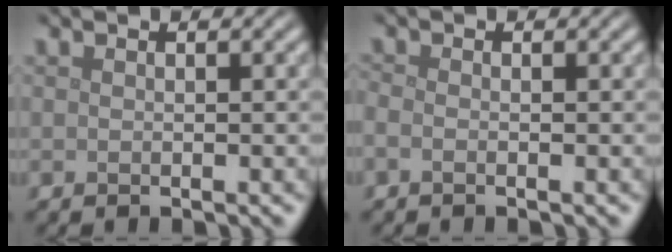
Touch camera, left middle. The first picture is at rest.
{"total": 0.8, "force": [-0.5, 0.4, 0.6], "torque": [-0.014, -0.006, -0.010]}